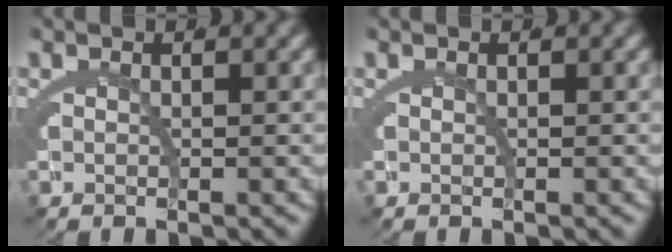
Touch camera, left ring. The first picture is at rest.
{"total": 0.0}